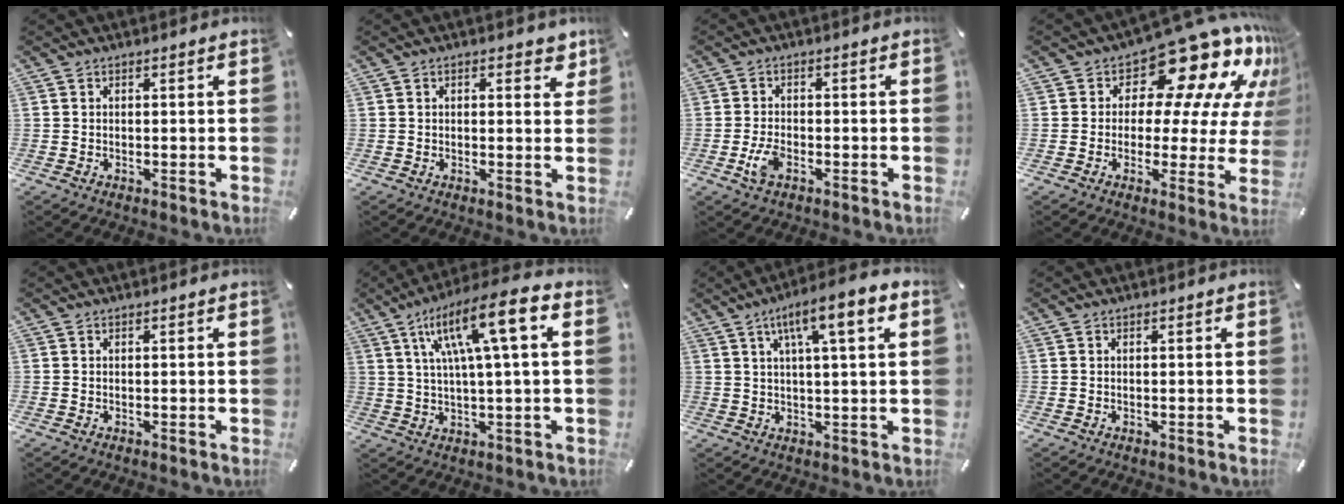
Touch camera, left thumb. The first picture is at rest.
{"total": 2.7, "force": [1.2, 1.5, 1.9], "torque": [-0.018, -0.002, 0.014]}
{"total": 4.7, "force": [-1.9, 2.4, 3.5], "torque": [-0.084, 0.002, -0.039]}
{"total": 17.3, "force": [11.9, 7.7, 9.9], "torque": [-0.140, -0.100, 0.197]}
{"total": 0.0}
{"total": 15.6, "force": [5.5, 3.2, 14.3], "torque": [-0.252, -0.011, 0.083]}
{"total": 9.8, "force": [4.3, 1.9, 8.6], "torque": [-0.144, -0.010, 0.070]}
{"total": 0.0}